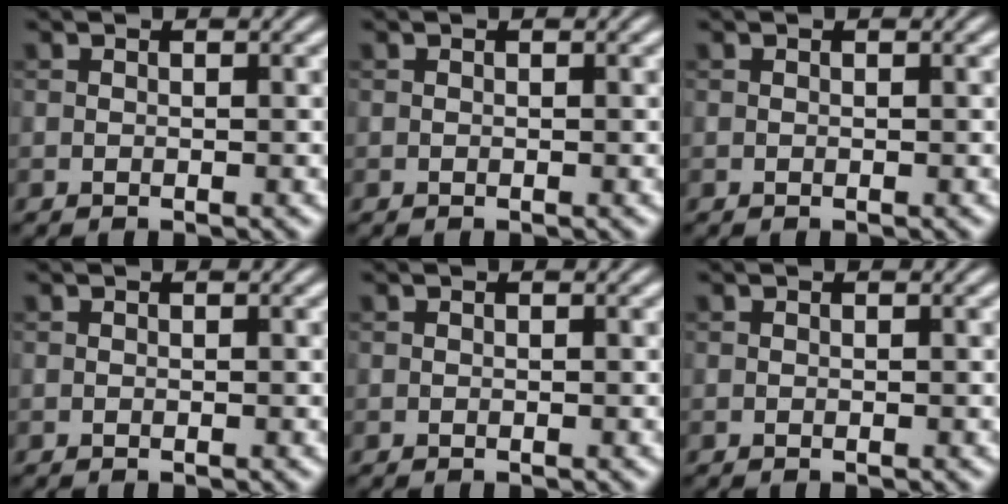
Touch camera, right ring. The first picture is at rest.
{"total": 0.0}
{"total": 0.0}
{"total": 0.0}
{"total": 0.0}
{"total": 0.0}